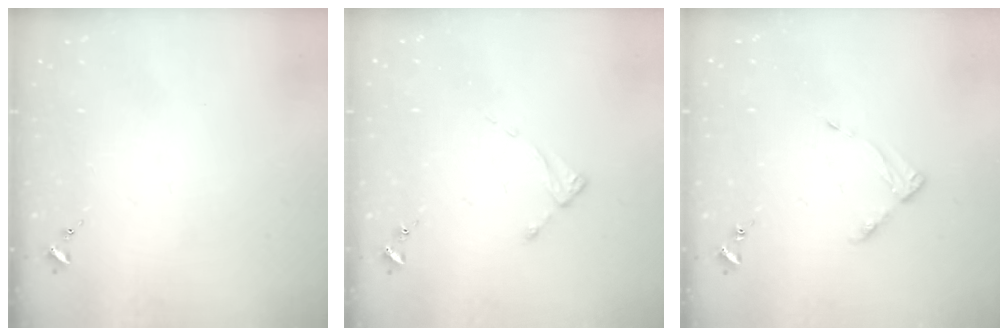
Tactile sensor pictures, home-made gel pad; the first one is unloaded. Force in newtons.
{"total": 2.6, "press": 2.6, "slide": 0.2}
{"total": 4.9, "press": 4.8, "slide": 0.6}